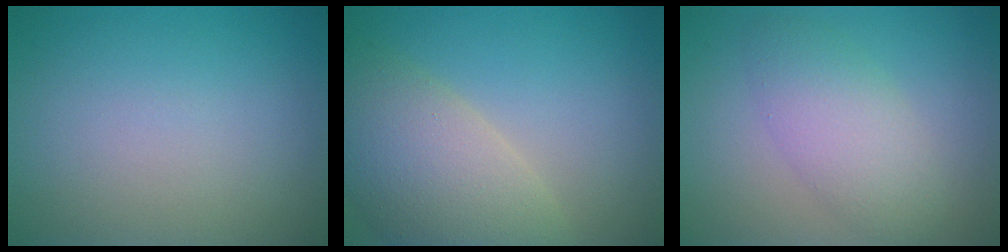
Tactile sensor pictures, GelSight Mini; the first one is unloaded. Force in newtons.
{"total": 8.1, "press": 8.0, "slide": 1.0}
{"total": 4.1, "press": 4.1, "slide": 0.1}